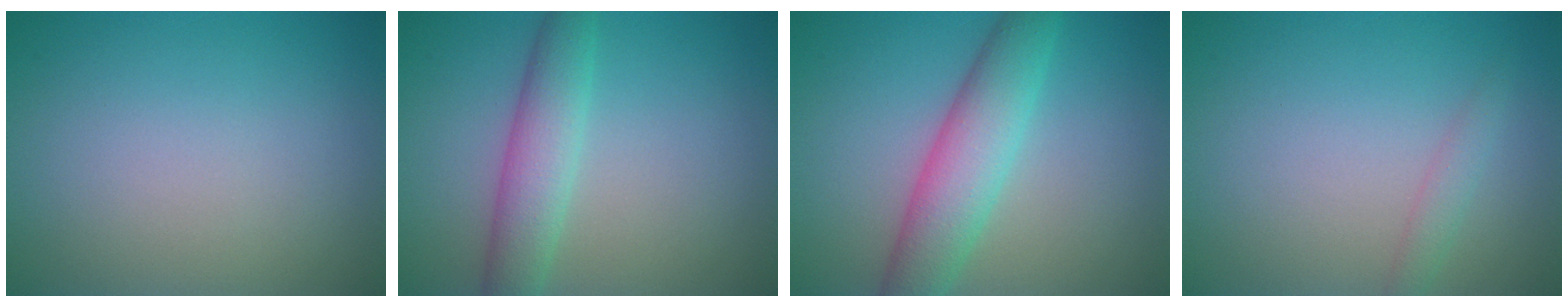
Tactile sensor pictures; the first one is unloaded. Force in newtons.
{"total": 4.0, "press": 4.0, "slide": 0.1}
{"total": 5.6, "press": 5.6, "slide": 0.3}
{"total": 1.3, "press": 1.3, "slide": 0.1}